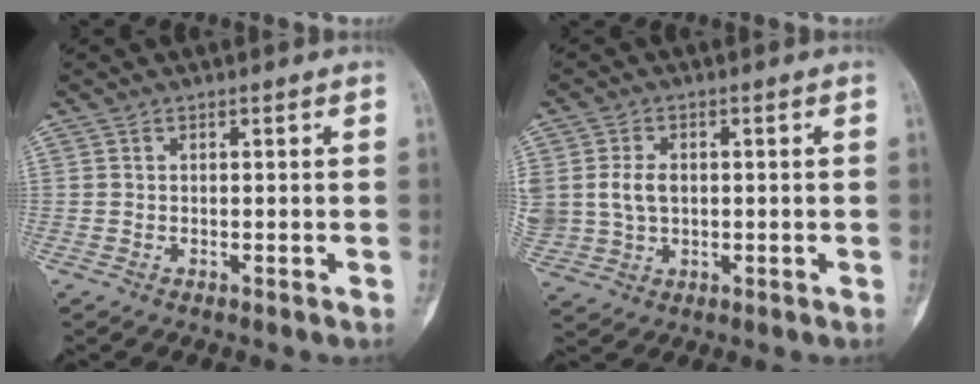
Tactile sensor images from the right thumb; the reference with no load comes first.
{"total": 8.1, "force": [0.7, 6.1, 5.2], "torque": [-0.107, 0.005, 0.024]}